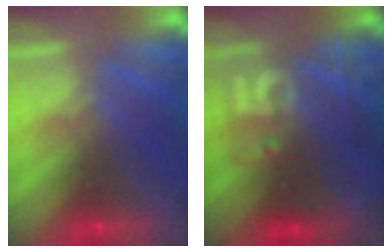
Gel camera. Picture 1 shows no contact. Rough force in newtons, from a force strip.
{"total": 2.4}